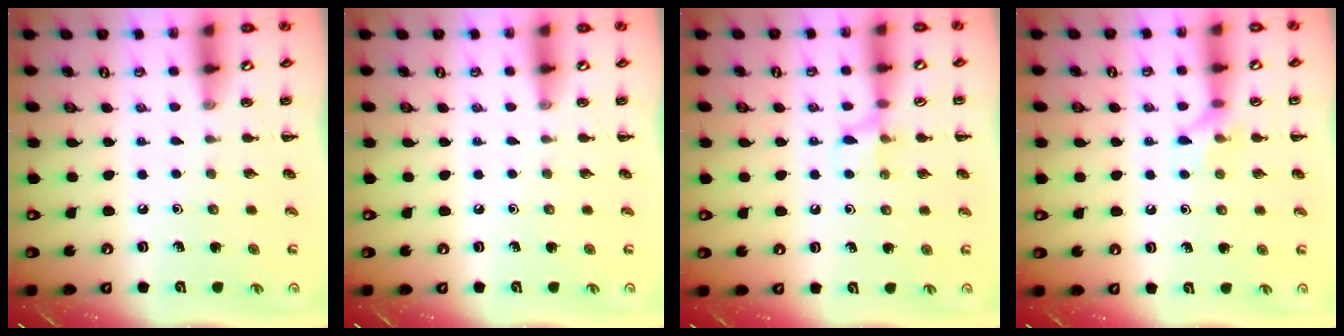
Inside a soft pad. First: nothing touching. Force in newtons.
{"total": 0.0}
{"total": 6.8, "press": 6.6, "slide": 1.6}
{"total": 6.6, "press": 6.5, "slide": 0.9}